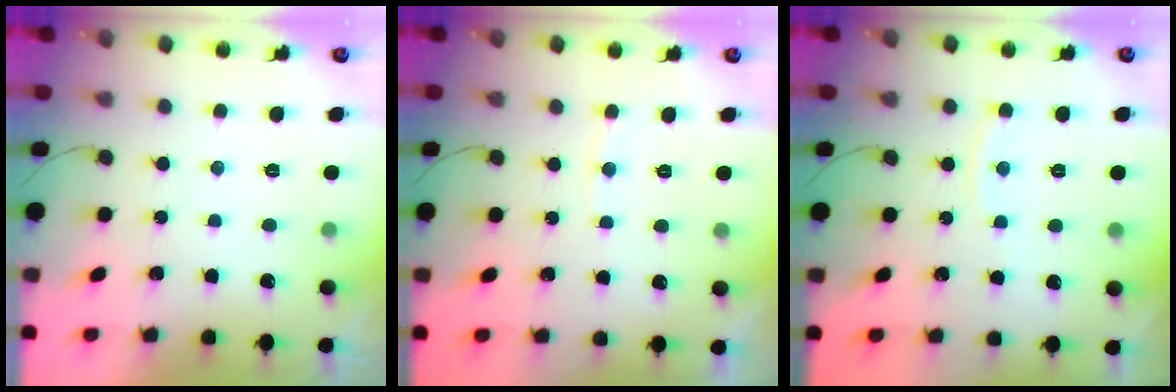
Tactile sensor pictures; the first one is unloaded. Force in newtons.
{"total": 2.9, "press": 2.9, "slide": 0.4}
{"total": 2.7, "press": 2.7, "slide": 0.4}